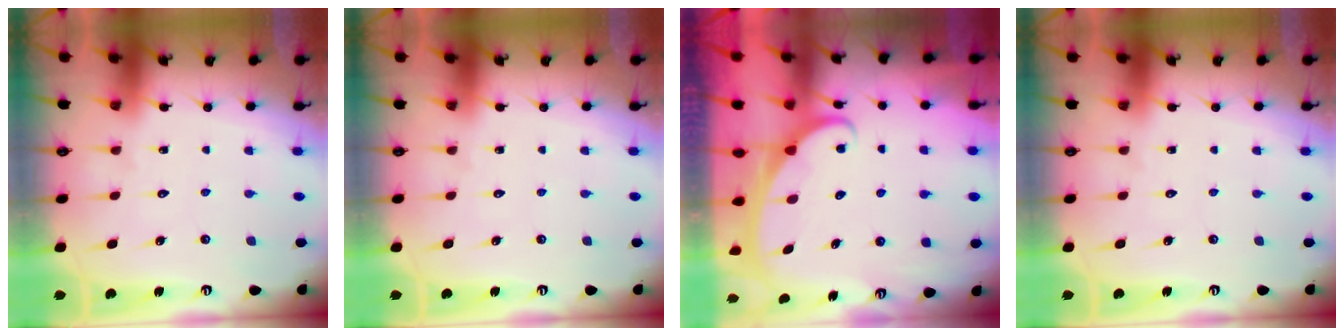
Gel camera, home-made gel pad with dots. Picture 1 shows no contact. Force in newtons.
{"total": 0.0}
{"total": 2.5, "press": 2.4, "slide": 0.4}
{"total": 0.0}